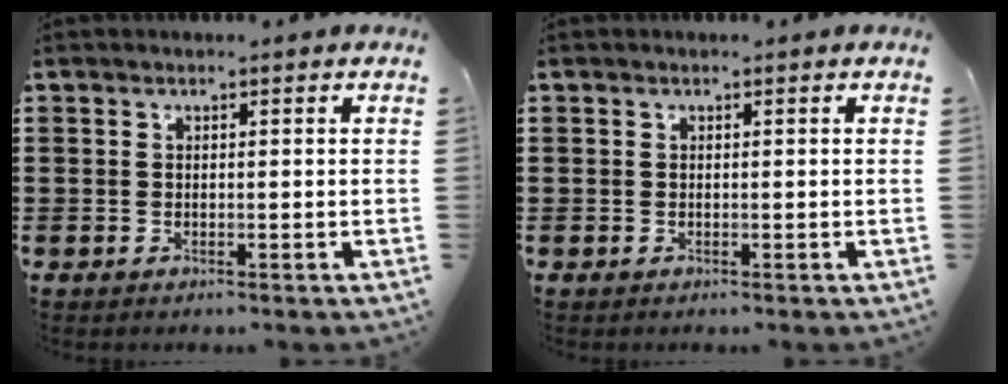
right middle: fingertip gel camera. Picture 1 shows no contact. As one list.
[{"total": 0.0}]